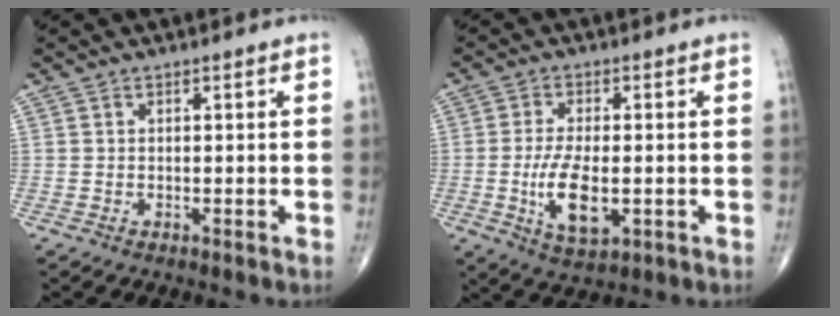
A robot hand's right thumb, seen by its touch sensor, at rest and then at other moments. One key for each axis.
{"total": 9.0, "fx": -1.6, "fy": 3.9, "fz": 7.9, "tx": -0.145, "ty": -0.007, "tz": -0.023}